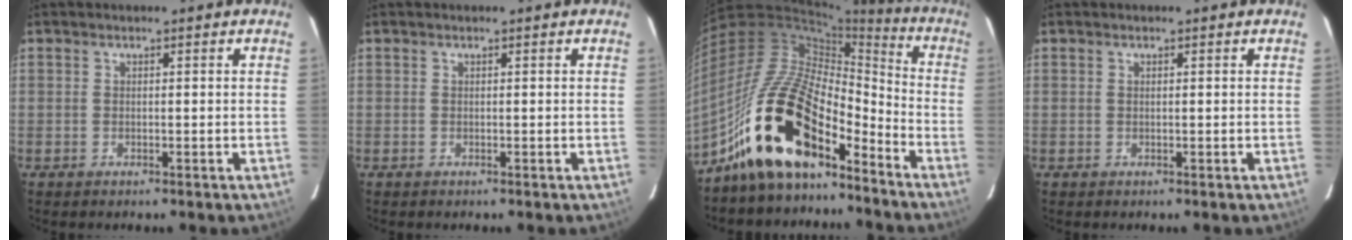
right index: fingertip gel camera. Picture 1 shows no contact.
{"total": 0.0}
{"total": 21.1, "force": [-14.5, 8.7, 12.8], "torque": [-0.249, 0.004, -0.276]}
{"total": 0.0}